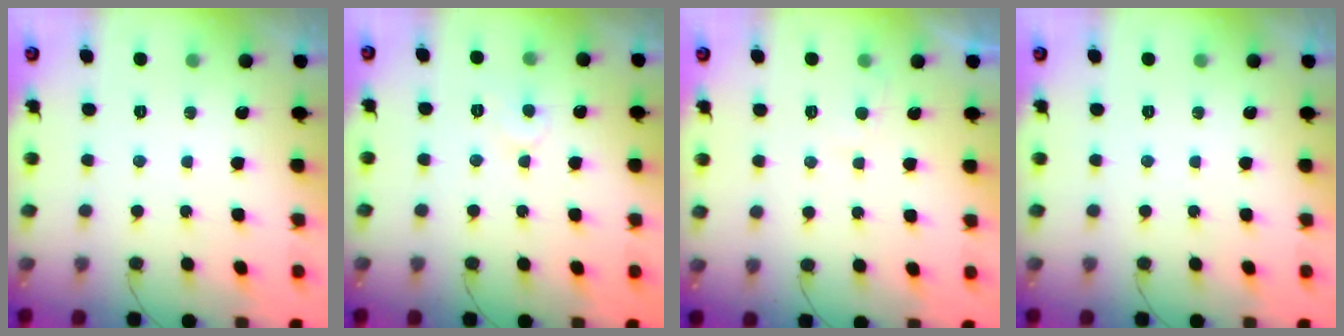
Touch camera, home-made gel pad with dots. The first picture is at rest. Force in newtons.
{"total": 5.5, "press": 5.5, "slide": 0.4}
{"total": 2.1, "press": 2.1, "slide": 0.2}
{"total": 0.0}